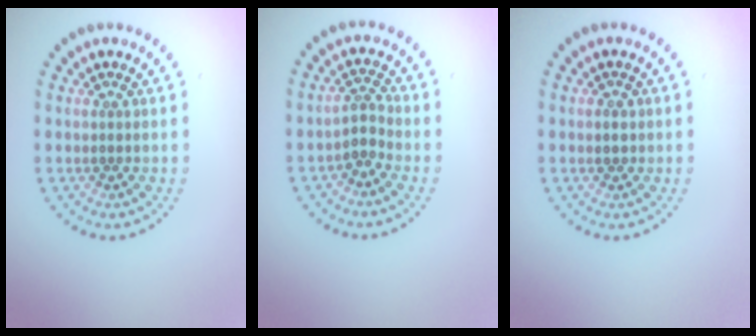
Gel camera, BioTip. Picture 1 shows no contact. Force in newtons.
{"total": 2.0, "press": 1.4, "slide": 1.4}
{"total": 1.0, "press": 0.9, "slide": 0.3}